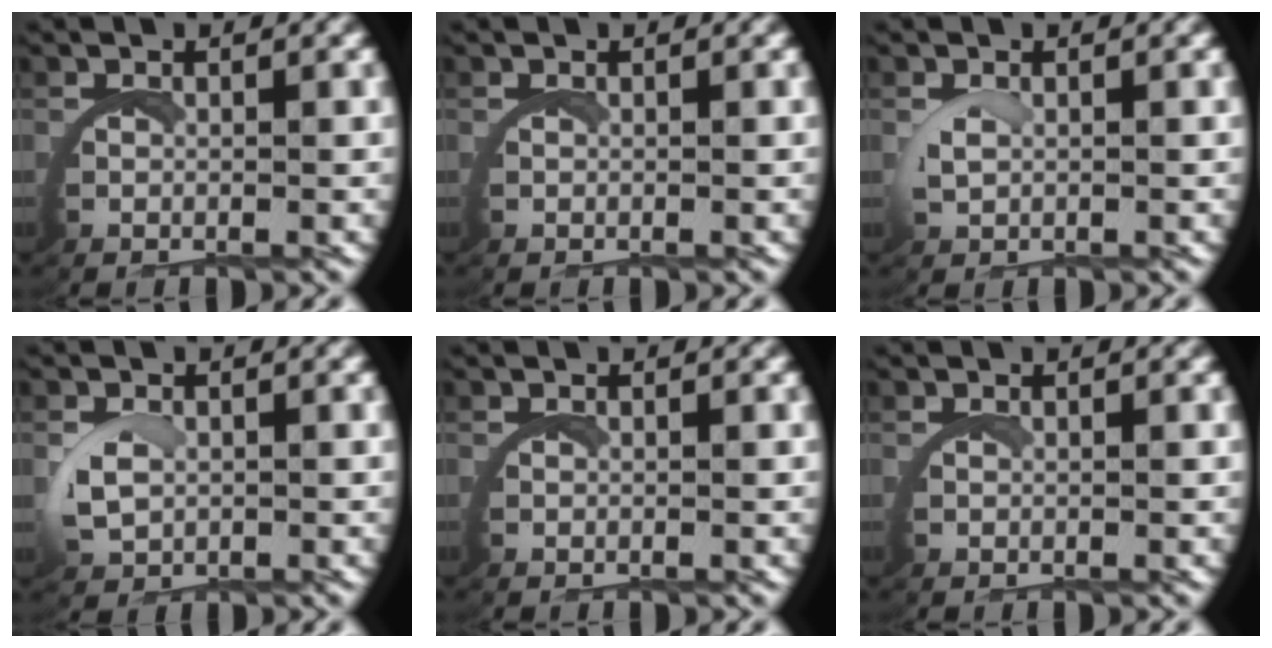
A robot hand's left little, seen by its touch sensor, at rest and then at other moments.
{"total": 0.0}
{"total": 0.9, "force": [0.7, 0.0, 0.6], "torque": [-0.030, -0.006, 0.017]}
{"total": 1.9, "force": [0.5, 1.1, 1.5], "torque": [-0.051, -0.004, 0.012]}
{"total": 0.0}
{"total": 0.0}